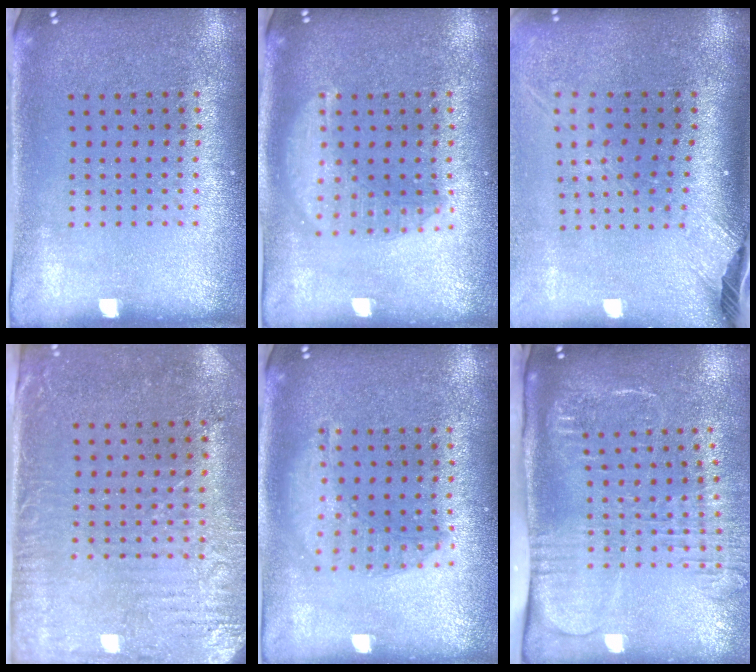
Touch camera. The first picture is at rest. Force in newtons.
{"total": 1.6, "press": 1.6, "slide": 0.2}
{"total": 2.6, "press": 1.8, "slide": 1.8}
{"total": 3.1, "press": 2.5, "slide": 1.8}
{"total": 1.3, "press": 1.3, "slide": 0.4}
{"total": 2.7, "press": 2.0, "slide": 1.7}